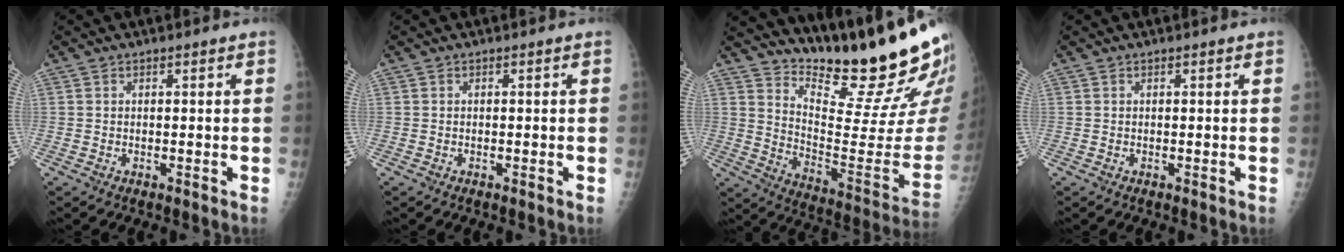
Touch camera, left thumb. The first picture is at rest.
{"total": 0.0}
{"total": 24.1, "force": [19.3, 3.9, 13.9], "torque": [-0.179, -0.155, 0.286]}
{"total": 0.0}